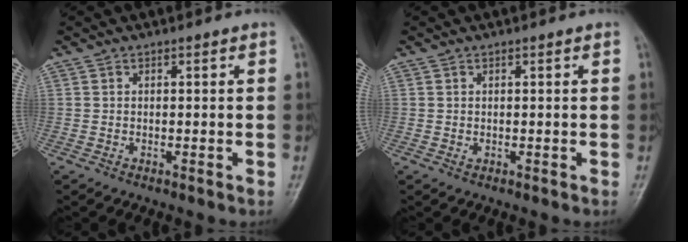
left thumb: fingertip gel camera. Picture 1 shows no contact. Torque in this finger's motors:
{"motor_torque": [-0.06, 0.03, 0.08, -0.05, -0.01]}